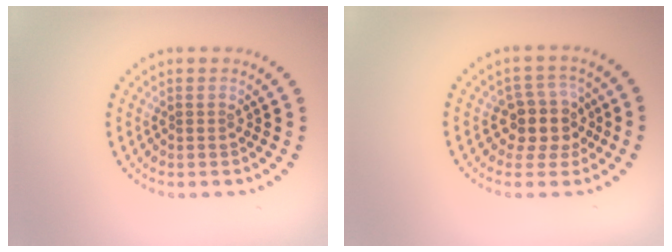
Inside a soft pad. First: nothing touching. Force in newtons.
{"total": 3.5, "press": 3.0, "slide": 1.7}